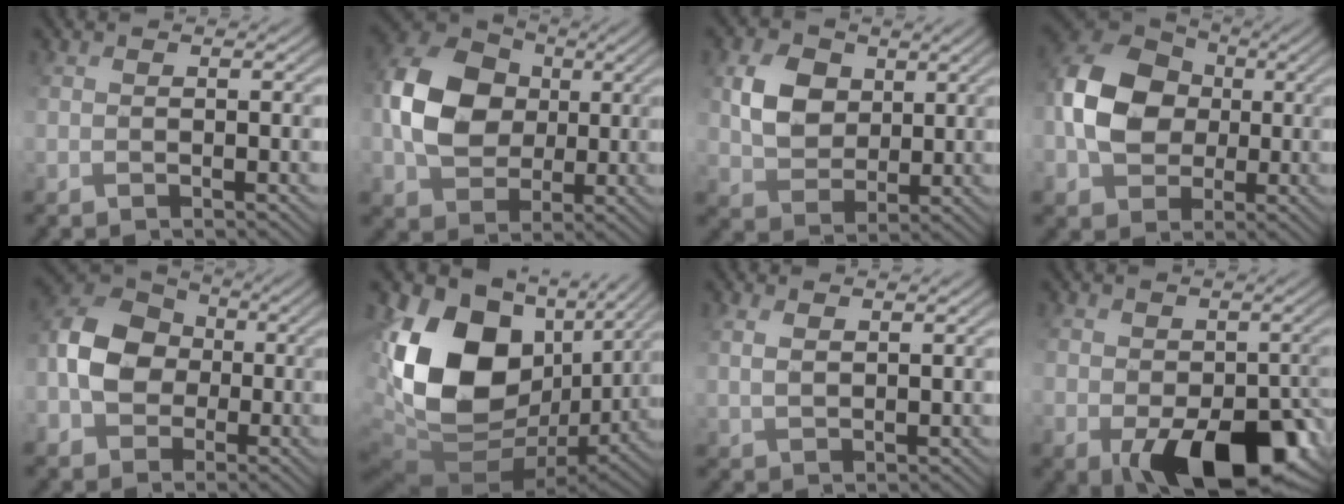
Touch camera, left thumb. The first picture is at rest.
{"total": 9.8, "force": [1.3, 7.9, 5.7], "torque": [-0.130, 0.018, 0.020]}
{"total": 5.8, "force": [2.8, 4.4, 2.4], "torque": [-0.058, 0.010, 0.045]}
{"total": 9.9, "force": [0.4, 7.9, 5.9], "torque": [-0.140, 0.019, -0.006]}
{"total": 8.0, "force": [-0.7, 6.7, 4.4], "torque": [-0.116, 0.005, -0.027]}
{"total": 19.6, "force": [3.8, 13.7, 13.5], "torque": [-0.296, -0.029, 0.111]}
{"total": 2.3, "force": [2.3, 0.2, 0.2], "torque": [-0.009, 0.006, 0.053]}
{"total": 11.3, "force": [-3.9, 6.9, 8.0], "torque": [-0.126, -0.043, -0.035]}